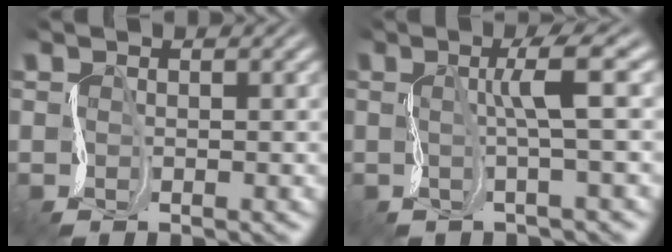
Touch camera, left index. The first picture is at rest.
{"total": 3.0, "force": [0.9, -0.3, 2.9], "torque": [-0.054, 0.014, 0.008]}